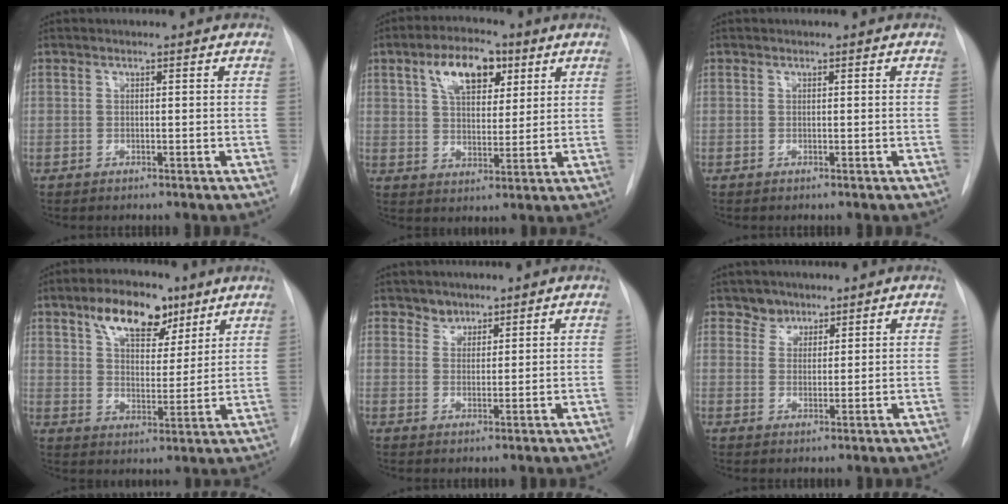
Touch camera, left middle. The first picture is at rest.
{"total": 9.5, "force": [4.6, 4.7, 6.9], "torque": [-0.122, 0.020, 0.079]}
{"total": 0.0}
{"total": 10.6, "force": [6.6, 5.1, 6.5], "torque": [-0.111, 0.014, 0.114]}
{"total": 2.3, "force": [1.9, 1.3, -0.2], "torque": [0.010, -0.001, 0.027]}
{"total": 2.9, "force": [2.3, 1.7, -0.4], "torque": [0.016, -0.002, 0.035]}